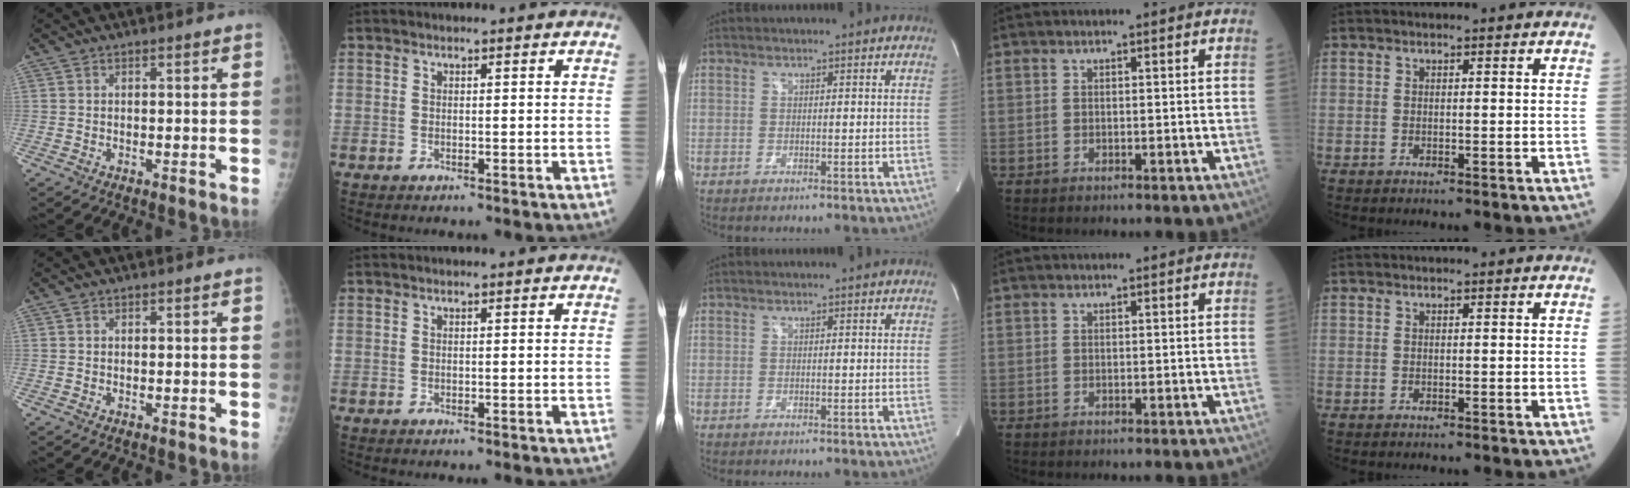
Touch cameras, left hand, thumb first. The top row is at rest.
{}